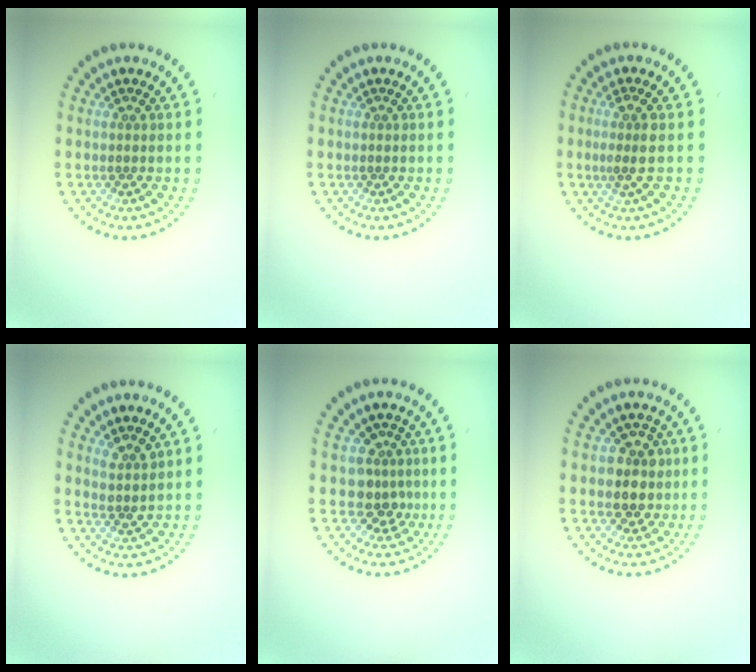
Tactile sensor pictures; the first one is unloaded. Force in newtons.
{"total": 0.0}
{"total": 1.9, "press": 1.4, "slide": 1.2}
{"total": 1.6, "press": 1.3, "slide": 1.0}
{"total": 2.7, "press": 2.0, "slide": 1.8}
{"total": 2.8, "press": 2.5, "slide": 1.1}